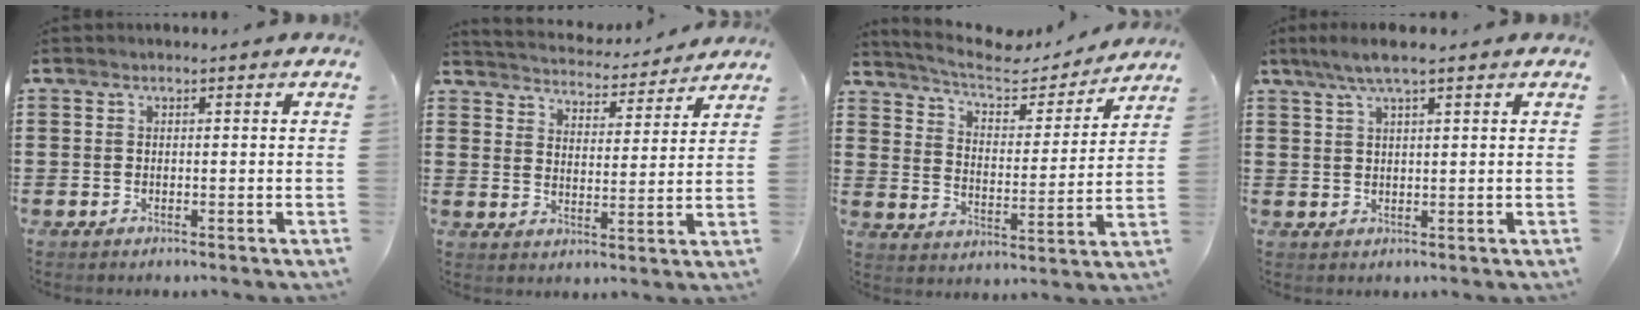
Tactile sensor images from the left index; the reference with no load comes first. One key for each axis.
{"total": 4.2, "fx": 4.2, "fy": 0.0, "fz": -0.1, "tx": -0.024, "ty": -0.035, "tz": 0.068}
{"total": 6.1, "fx": 5.5, "fy": 1.7, "fz": 2.3, "tx": -0.073, "ty": -0.031, "tz": 0.088}
{"total": 4.2, "fx": 2.8, "fy": 0.4, "fz": 3.1, "tx": -0.063, "ty": 0.003, "tz": 0.049}